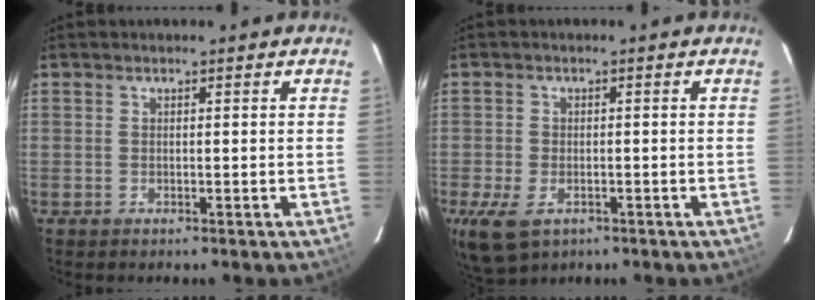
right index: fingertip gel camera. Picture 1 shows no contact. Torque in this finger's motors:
{"motor_torque": [0.61, -0.55, 0.41, 0.08]}